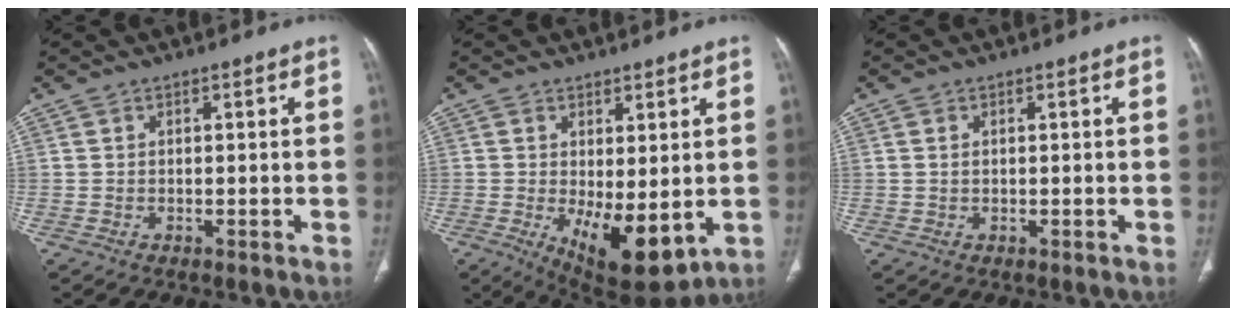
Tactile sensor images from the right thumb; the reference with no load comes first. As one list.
[{"total": 10.9, "force": [-1.5, 4.7, 9.8], "torque": [-0.144, -0.024, -0.001]}, {"total": 0.9, "force": [0.2, 0.6, 0.7], "torque": [-0.017, 0.003, 0.006]}]